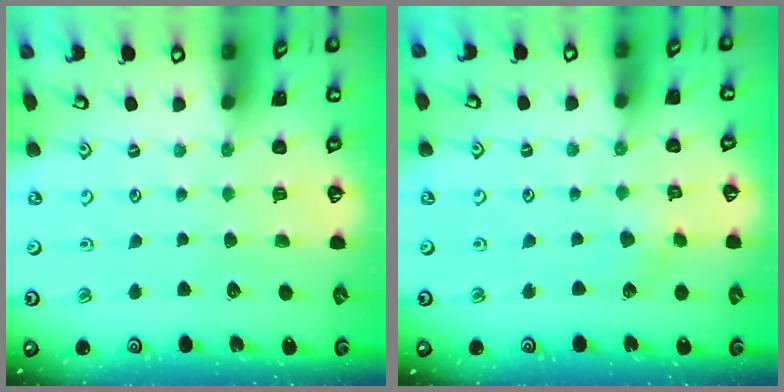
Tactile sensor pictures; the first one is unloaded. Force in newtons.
{"total": 2.6, "press": 2.6, "slide": 0.4}